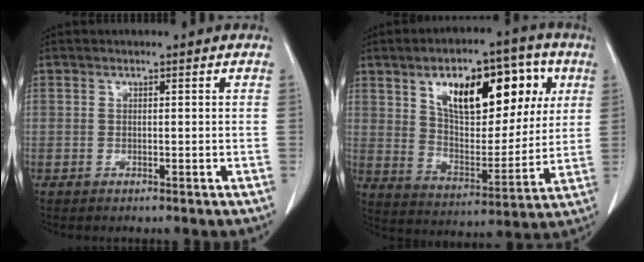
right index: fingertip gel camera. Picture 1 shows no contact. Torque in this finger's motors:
{"motor_torque": [1.18, 0.96, 0.57, 0.18]}